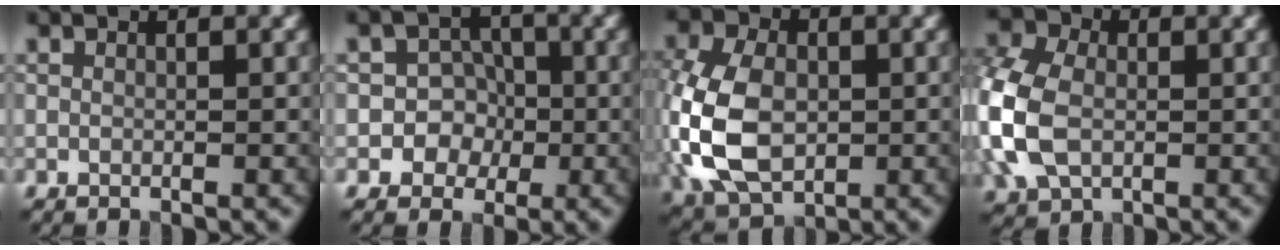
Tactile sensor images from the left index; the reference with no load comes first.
{"total": 4.1, "force": [-1.1, 3.8, 1.3], "torque": [0.014, 0.012, -0.037]}
{"total": 10.4, "force": [-1.3, 7.1, 7.5], "torque": [-0.183, -0.001, -0.037]}
{"total": 9.5, "force": [-0.9, 6.8, 6.6], "torque": [-0.178, -0.006, -0.017]}